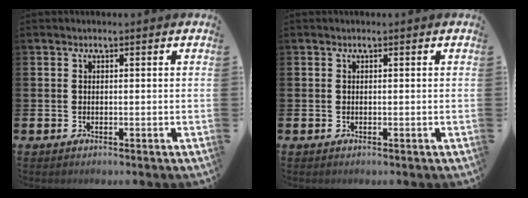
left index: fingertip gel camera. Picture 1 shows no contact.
{"total": 0.0}